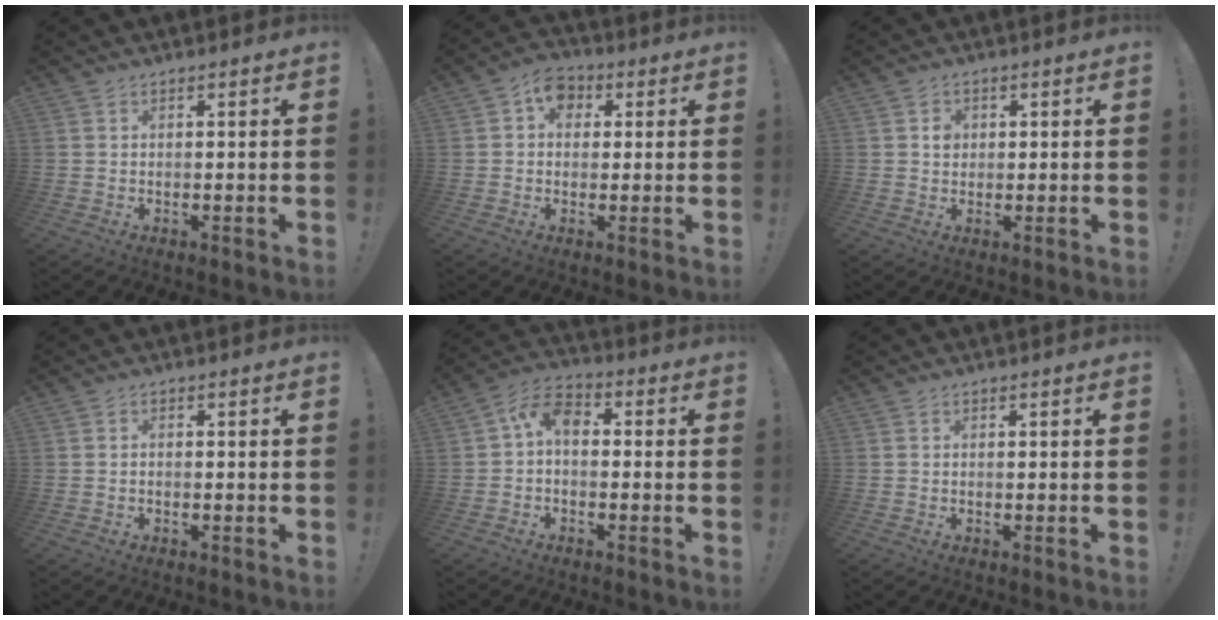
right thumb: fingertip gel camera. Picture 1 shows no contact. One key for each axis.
{"total": 7.1, "fx": 1.6, "fy": 5.8, "fz": 3.7, "tx": -0.064, "ty": 0.008, "tz": 0.033}
{"total": 2.7, "fx": 0.3, "fy": 2.4, "fz": 1.2, "tx": 0.002, "ty": -0.005, "tz": 0.000}
{"total": 0.8, "fx": -0.6, "fy": 0.2, "fz": 0.4, "tx": -0.006, "ty": 0.001, "tz": -0.011}
{"total": 7.5, "fx": 0.3, "fy": 4.7, "fz": 5.9, "tx": -0.123, "ty": 0.009, "tz": 0.011}
{"total": 0.0}